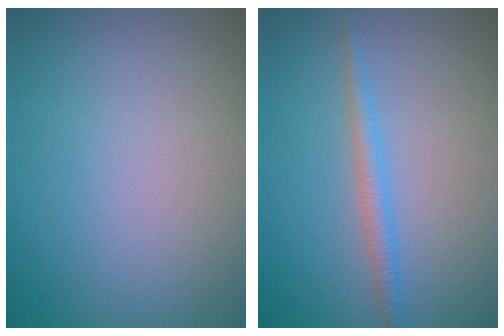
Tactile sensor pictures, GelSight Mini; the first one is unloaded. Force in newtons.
{"total": 1.7, "press": 1.7, "slide": 0.1}